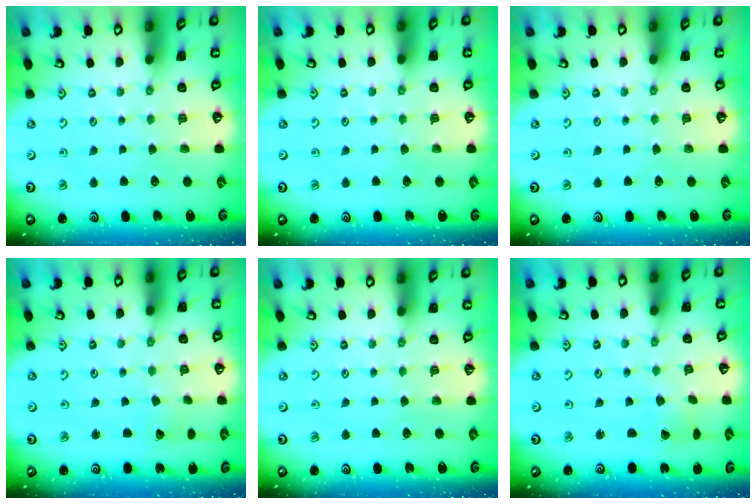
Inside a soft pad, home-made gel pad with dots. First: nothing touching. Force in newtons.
{"total": 0.0}
{"total": 0.0}
{"total": 1.8, "press": 1.8, "slide": 0.1}
{"total": 0.0}
{"total": 1.0, "press": 1.0, "slide": 0.1}